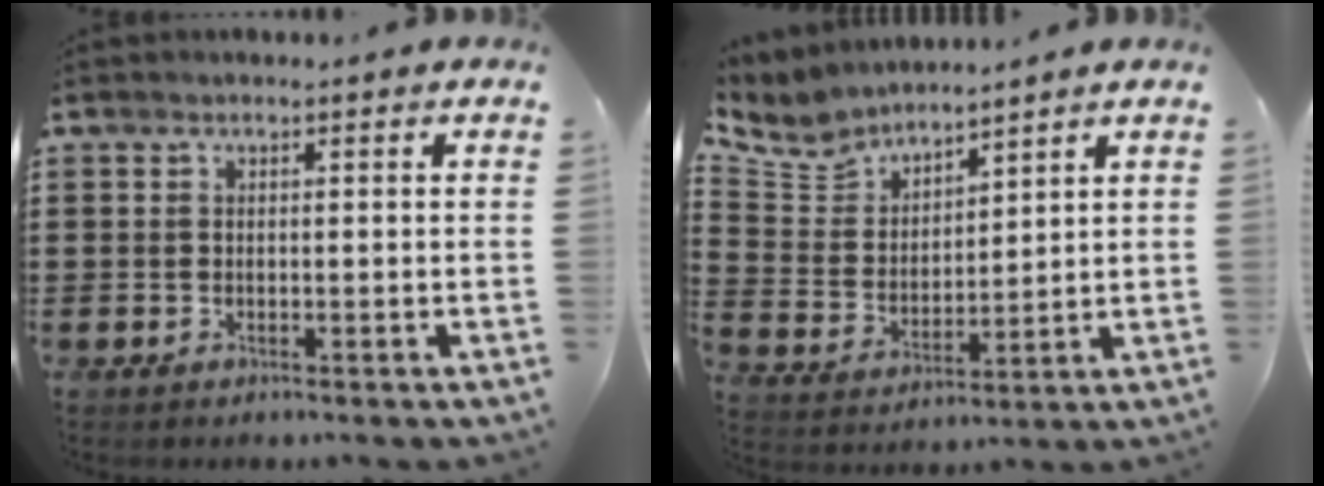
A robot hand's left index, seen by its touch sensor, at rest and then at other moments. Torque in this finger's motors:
{"motor_torque": [0.30, 0.27, 0.22, 0.12]}